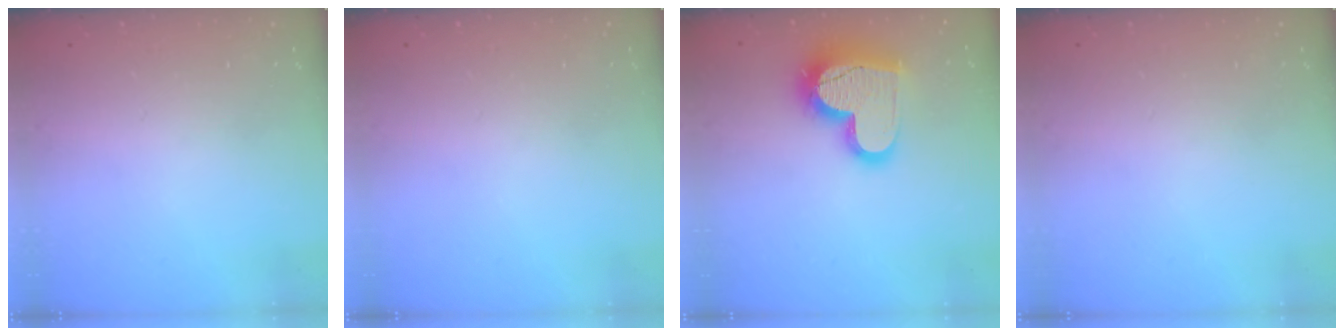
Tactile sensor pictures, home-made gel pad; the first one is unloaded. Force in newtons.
{"total": 0.0}
{"total": 18.5, "press": 18.4, "slide": 1.6}
{"total": 0.0}